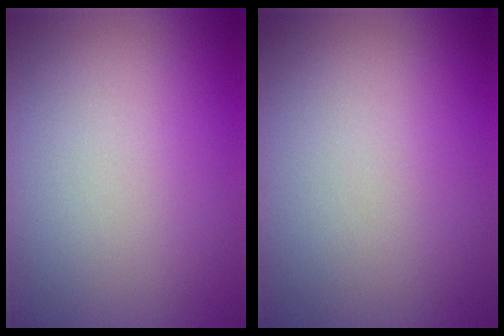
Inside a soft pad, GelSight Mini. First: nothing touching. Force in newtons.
{"total": 0.0}